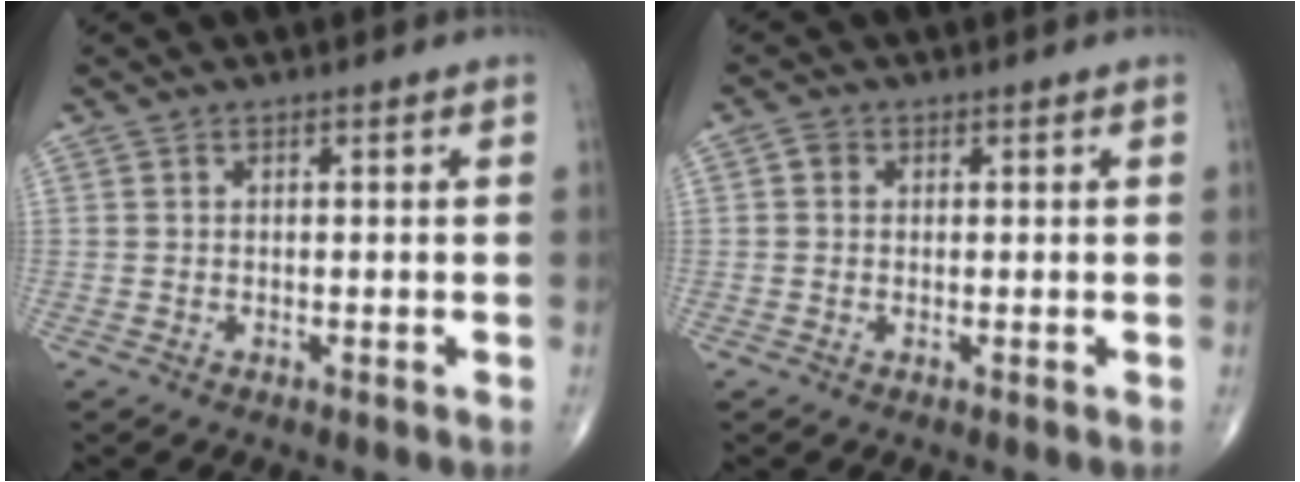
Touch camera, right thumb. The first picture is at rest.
{"total": 1.6, "force": [0.3, 1.4, 0.7], "torque": [-0.008, 0.004, 0.002]}